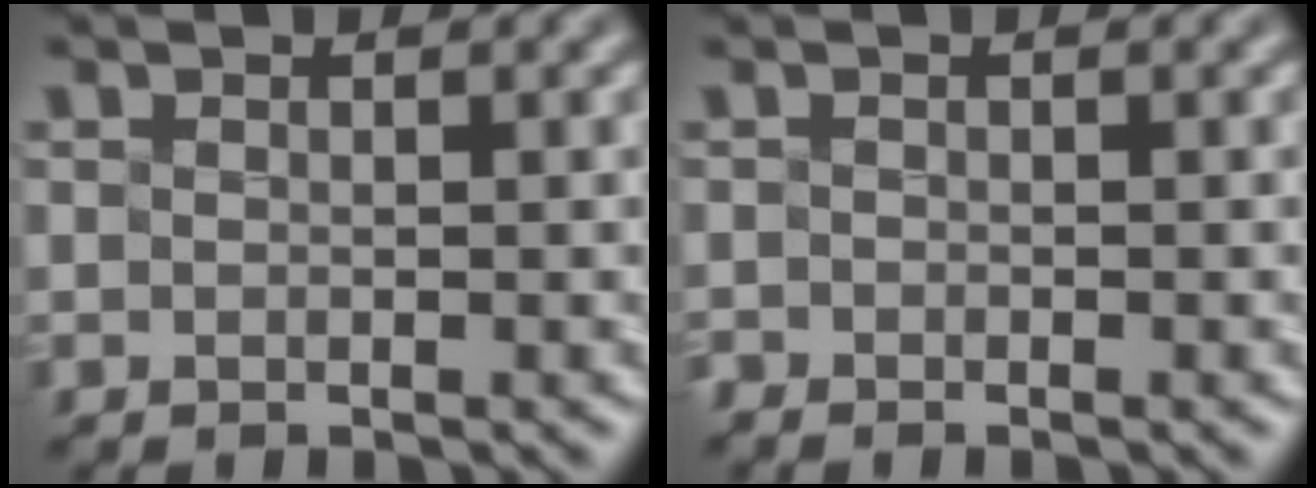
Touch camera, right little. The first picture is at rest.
{"total": 1.1, "force": [-1.0, -0.3, -0.2], "torque": [0.002, -0.012, -0.012]}